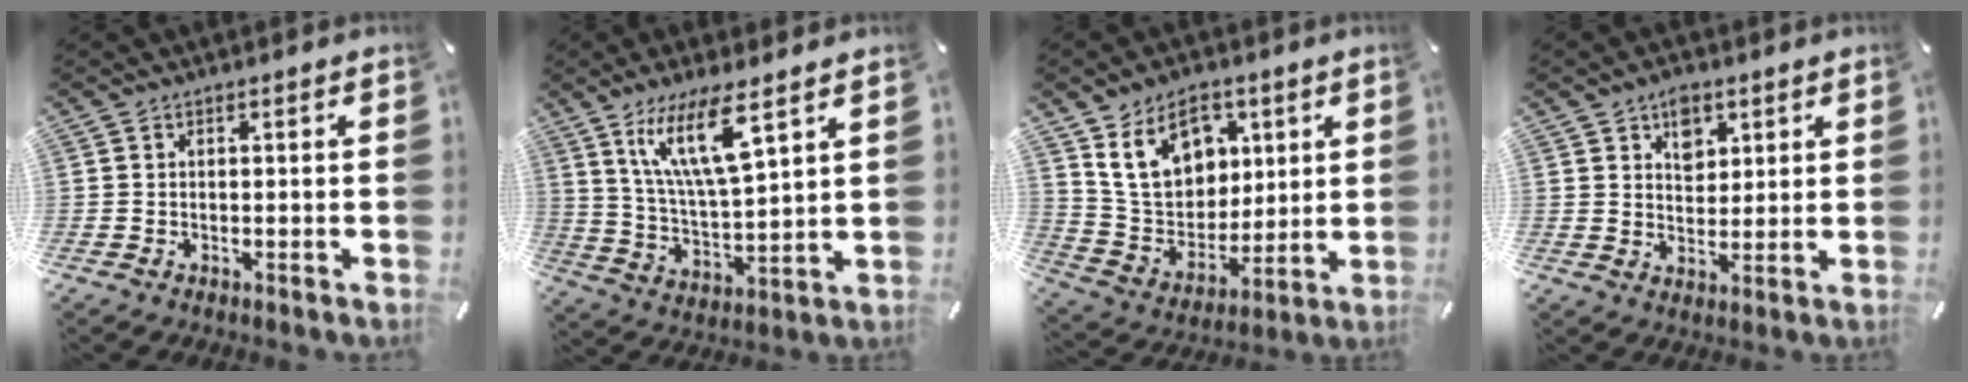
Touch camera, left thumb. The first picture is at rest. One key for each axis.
{"total": 14.0, "fx": 8.7, "fy": 3.5, "fz": 10.4, "tx": -0.221, "ty": -0.026, "tz": 0.149}
{"total": 15.3, "fx": 7.4, "fy": 11.3, "fz": 7.2, "tx": -0.134, "ty": -0.025, "tz": 0.144}
{"total": 5.5, "fx": 3.1, "fy": 4.1, "fz": 2.1, "tx": -0.014, "ty": -0.014, "tz": 0.050}